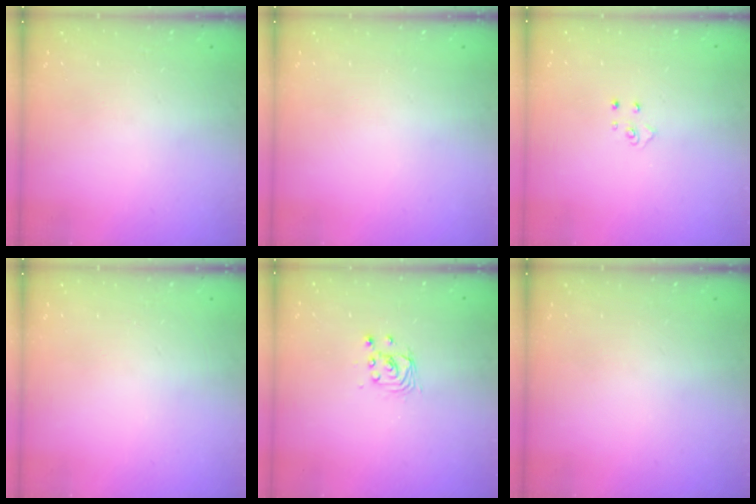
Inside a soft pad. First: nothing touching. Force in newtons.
{"total": 0.0}
{"total": 4.3, "press": 4.3, "slide": 0.4}
{"total": 0.0}
{"total": 2.9, "press": 2.9, "slide": 0.0}
{"total": 0.0}